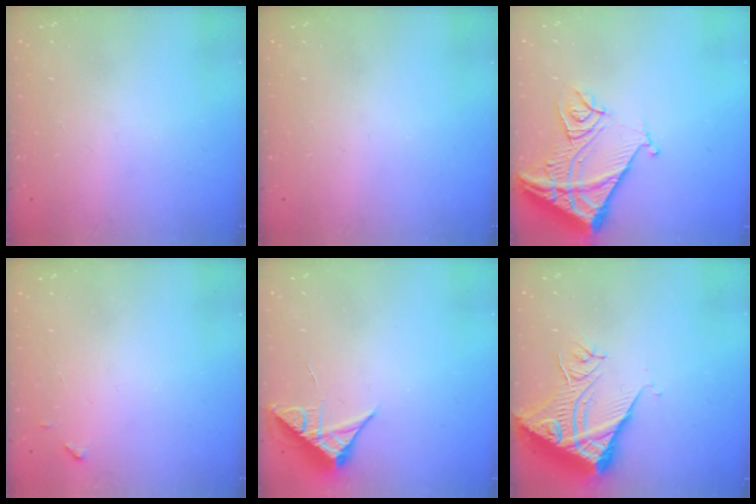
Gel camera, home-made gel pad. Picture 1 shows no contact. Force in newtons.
{"total": 0.0}
{"total": 14.7, "press": 14.6, "slide": 1.6}
{"total": 4.6, "press": 4.6, "slide": 0.3}
{"total": 7.7, "press": 7.7, "slide": 0.4}
{"total": 11.1, "press": 11.0, "slide": 1.3}